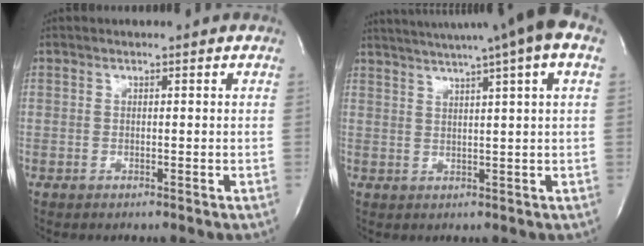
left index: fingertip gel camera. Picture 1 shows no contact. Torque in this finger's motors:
{"motor_torque": [0.92, -0.77, 0.81, 0.21]}